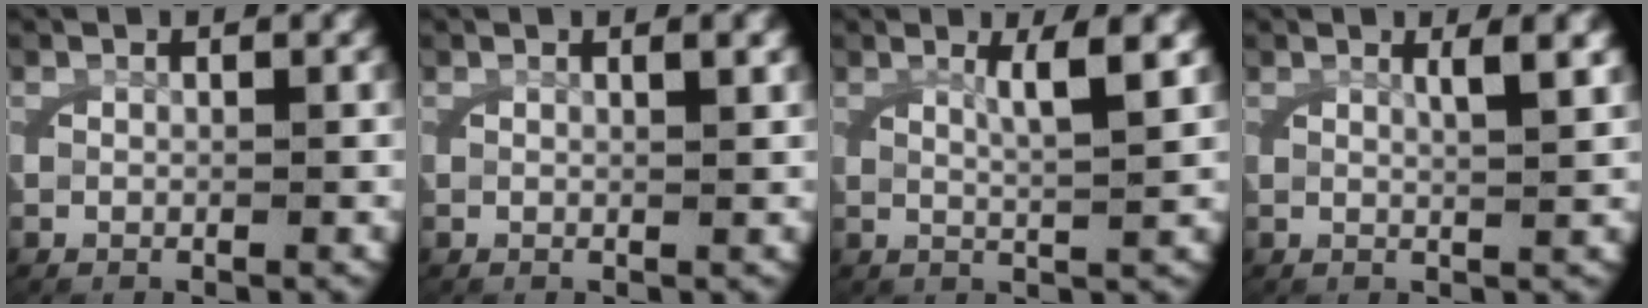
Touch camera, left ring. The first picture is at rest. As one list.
[{"total": 0.8, "force": [0.4, -0.1, 0.7], "torque": [-0.016, -0.002, 0.010]}, {"total": 3.3, "force": [1.5, -0.2, 2.9], "torque": [-0.052, -0.004, 0.031]}, {"total": 2.2, "force": [1.0, -0.3, 1.9], "torque": [-0.036, -0.005, 0.023]}]